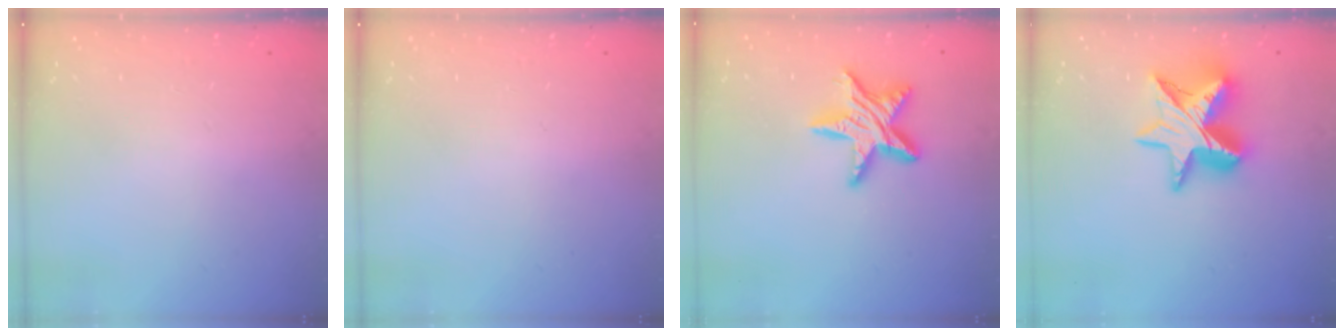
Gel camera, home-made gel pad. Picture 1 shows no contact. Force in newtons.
{"total": 0.0}
{"total": 12.9, "press": 12.9, "slide": 0.8}
{"total": 15.2, "press": 15.2, "slide": 1.4}